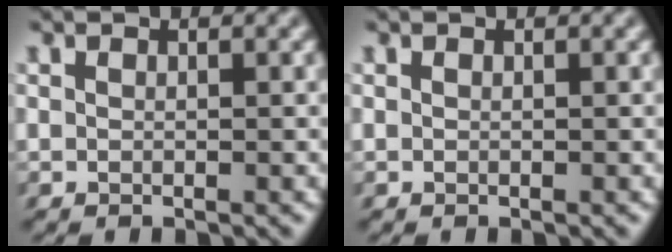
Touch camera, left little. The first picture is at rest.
{"total": 0.0}